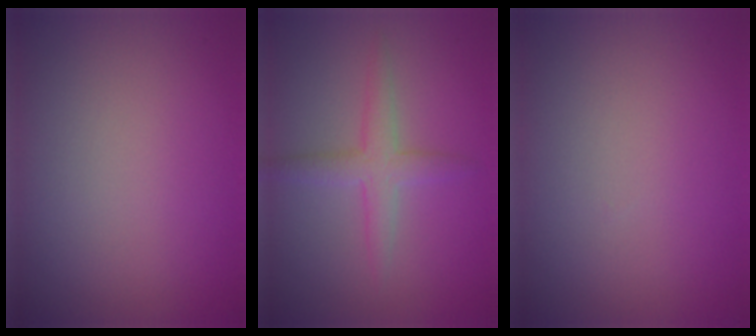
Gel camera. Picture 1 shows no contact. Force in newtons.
{"total": 2.7, "press": 2.7, "slide": 0.0}
{"total": 0.0}